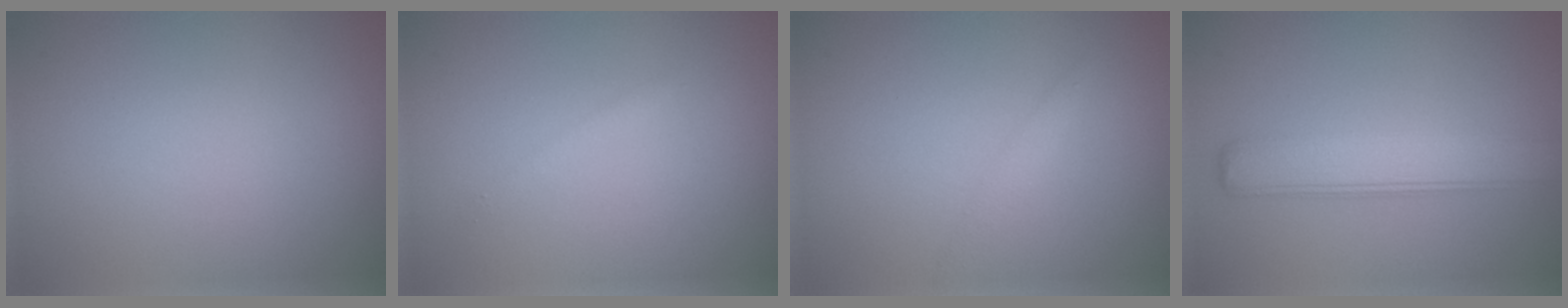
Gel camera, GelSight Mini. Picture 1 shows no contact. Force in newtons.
{"total": 0.7, "press": 0.7, "slide": 0.1}
{"total": 1.0, "press": 1.0, "slide": 0.0}
{"total": 4.7, "press": 4.7, "slide": 0.3}